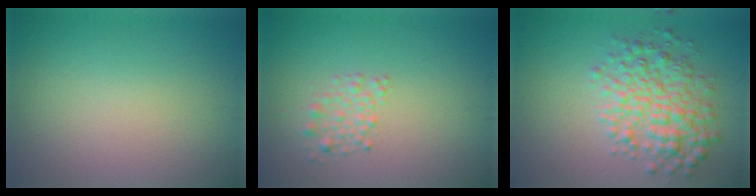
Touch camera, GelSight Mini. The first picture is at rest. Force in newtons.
{"total": 1.7, "press": 1.7, "slide": 0.0}
{"total": 5.5, "press": 5.5, "slide": 0.1}